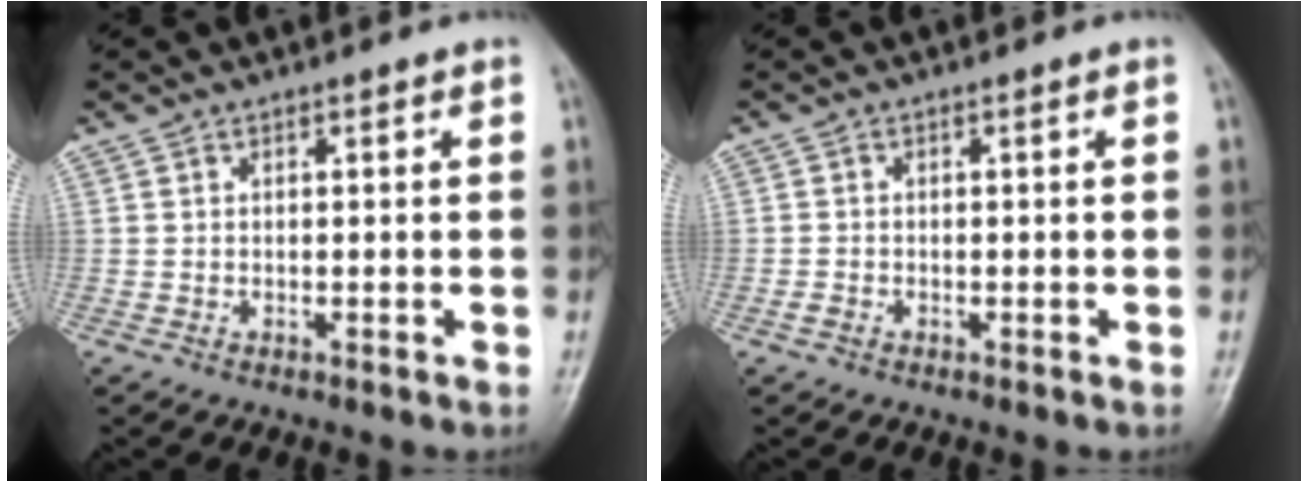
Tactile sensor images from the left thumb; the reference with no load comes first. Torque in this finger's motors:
{"motor_torque": [0.05, 0.02, -0.29, 0.09, 0.00]}